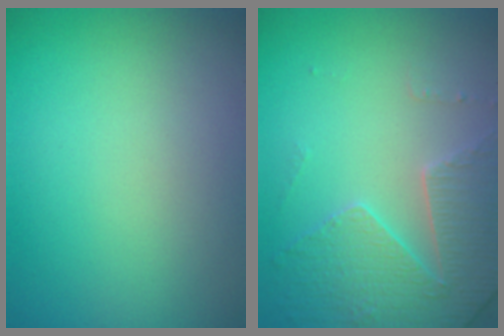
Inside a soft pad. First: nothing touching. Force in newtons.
{"total": 4.5, "press": 3.8, "slide": 2.4}